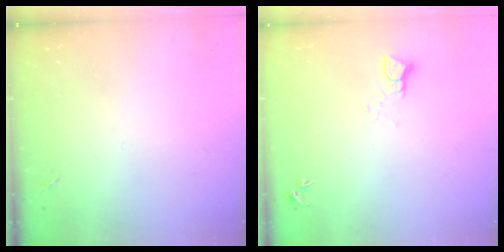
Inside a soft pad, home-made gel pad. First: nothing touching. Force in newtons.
{"total": 2.4, "press": 2.4, "slide": 0.2}